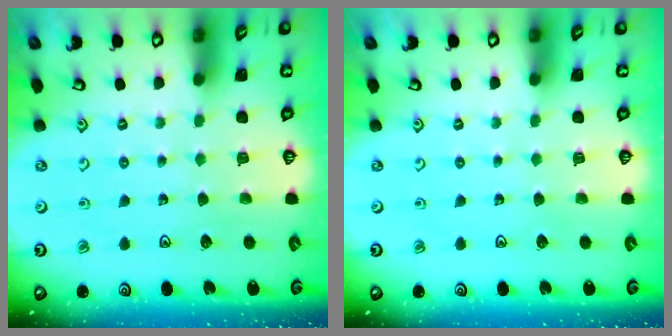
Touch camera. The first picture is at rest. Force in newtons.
{"total": 0.0}